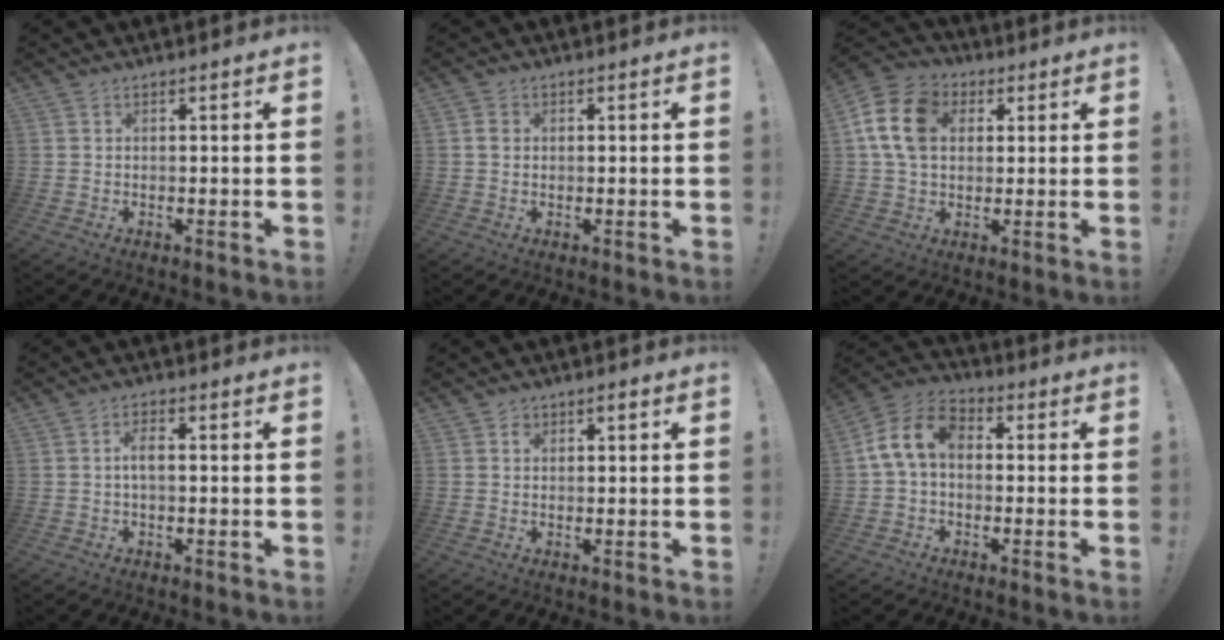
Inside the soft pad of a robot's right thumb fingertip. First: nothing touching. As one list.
[{"total": 1.8, "force": [0.2, 1.5, 0.9], "torque": [-0.009, 0.003, 0.001]}, {"total": 15.1, "force": [3.7, 11.2, 9.5], "torque": [-0.175, 0.004, 0.071]}, {"total": 3.5, "force": [-0.1, 1.2, 3.3], "torque": [-0.076, 0.009, -0.004]}, {"total": 1.3, "force": [0.3, 1.1, 0.7], "torque": [-0.009, 0.003, 0.003]}, {"total": 11.0, "force": [1.1, 7.1, 8.3], "torque": [-0.167, 0.017, 0.022]}]